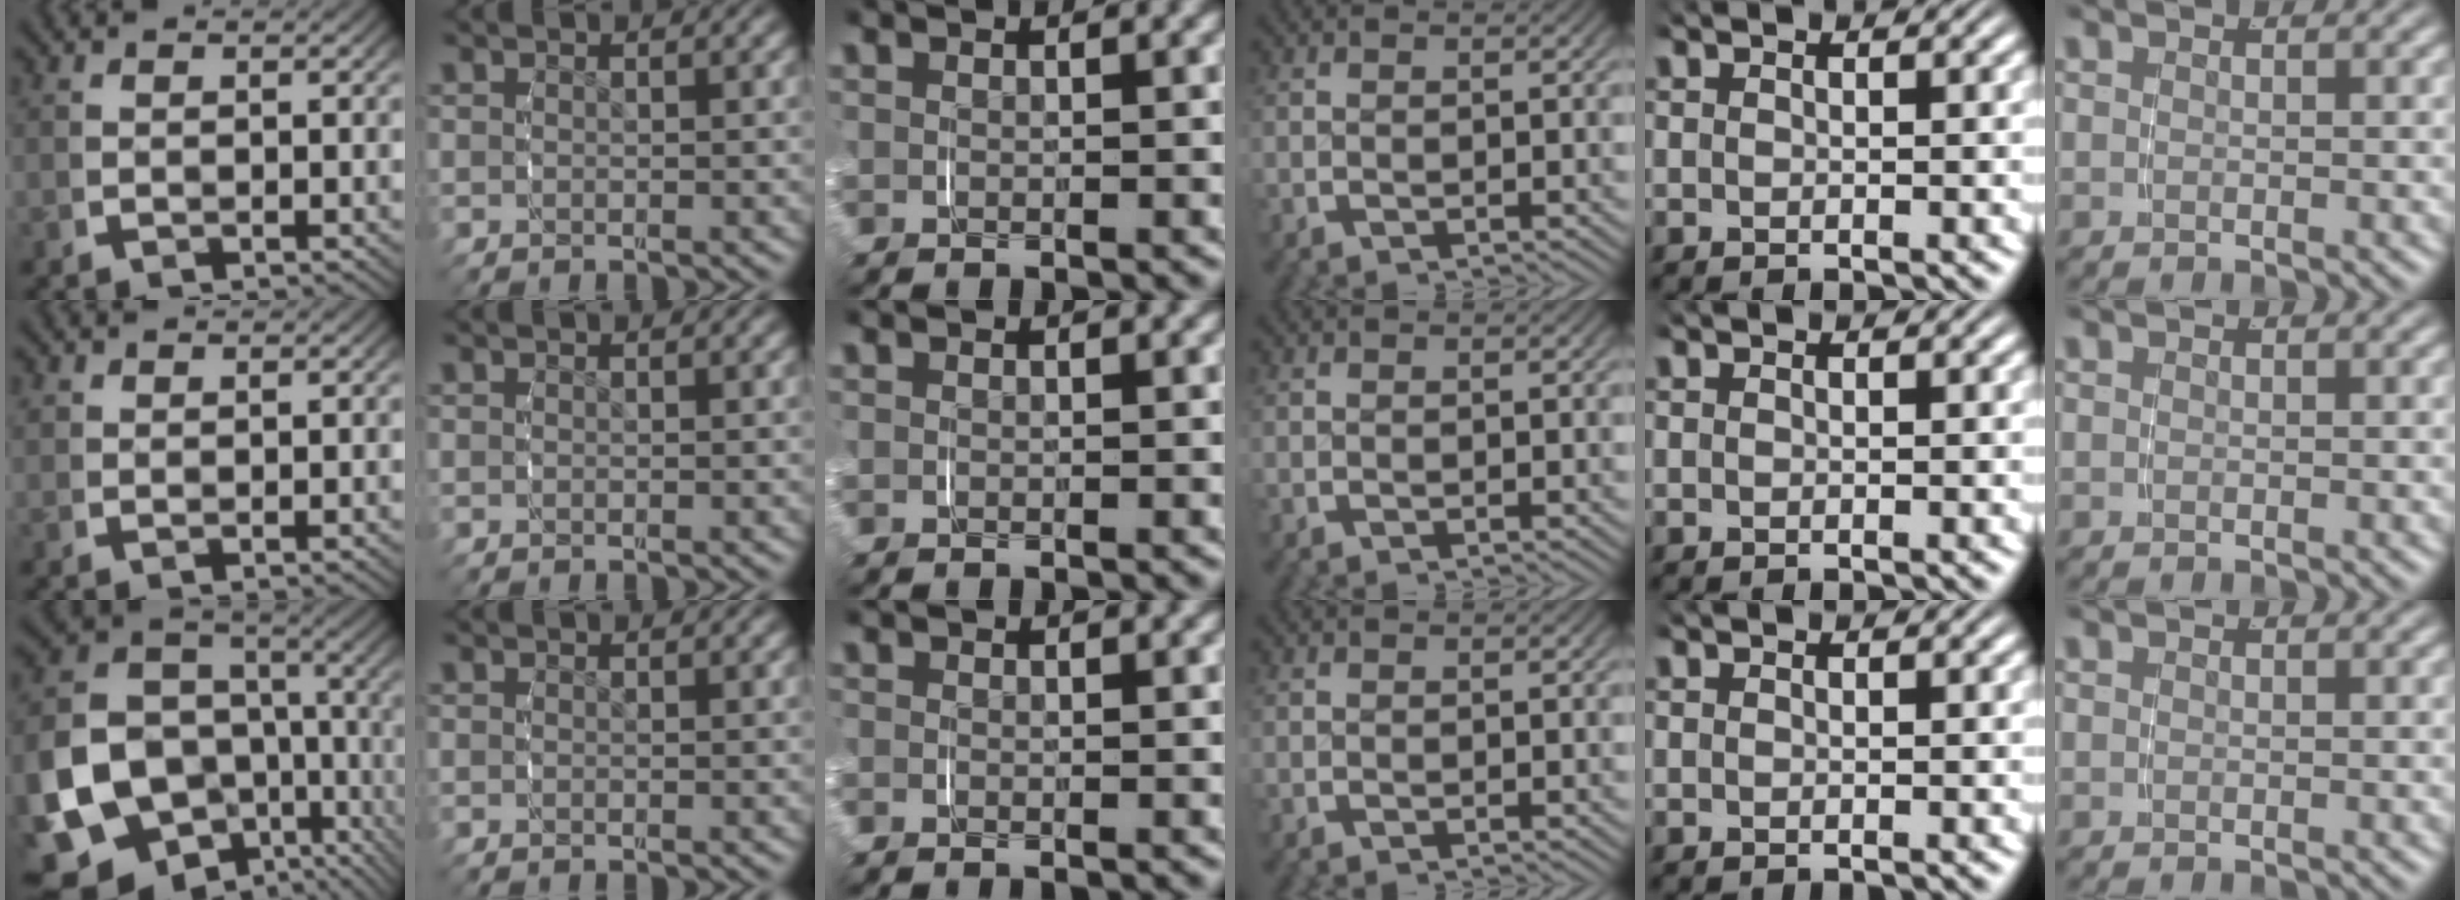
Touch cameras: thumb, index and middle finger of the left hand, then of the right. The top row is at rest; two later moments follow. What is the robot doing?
{"motion": "grasp_and_lifting", "object": "napkin"}